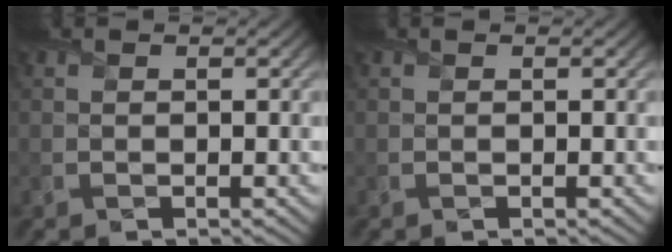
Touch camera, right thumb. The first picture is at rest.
{"total": 0.0}